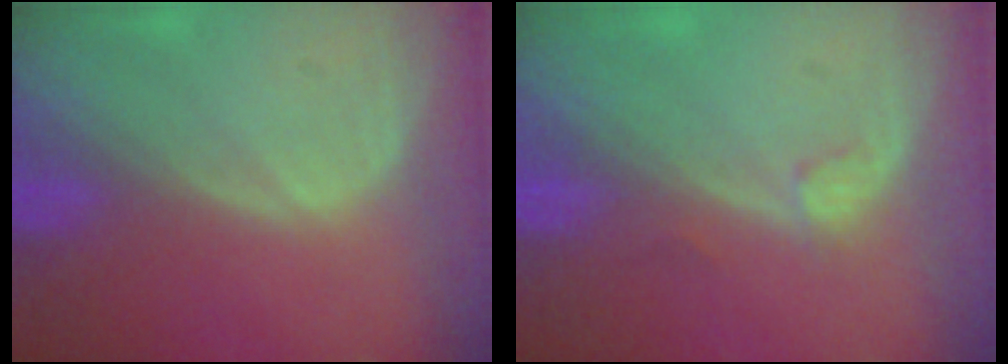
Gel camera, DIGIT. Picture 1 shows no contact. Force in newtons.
{"total": 1.1, "press": 1.1, "slide": 0.2}